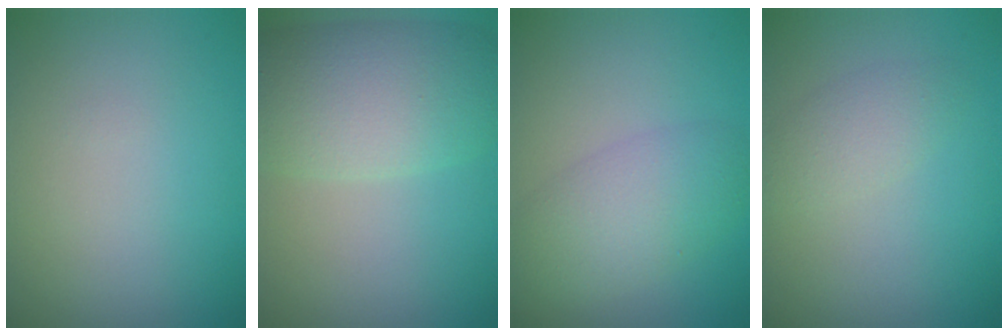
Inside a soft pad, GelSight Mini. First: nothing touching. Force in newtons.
{"total": 7.2, "press": 7.2, "slide": 0.4}
{"total": 4.5, "press": 4.5, "slide": 0.2}
{"total": 2.1, "press": 2.1, "slide": 0.1}